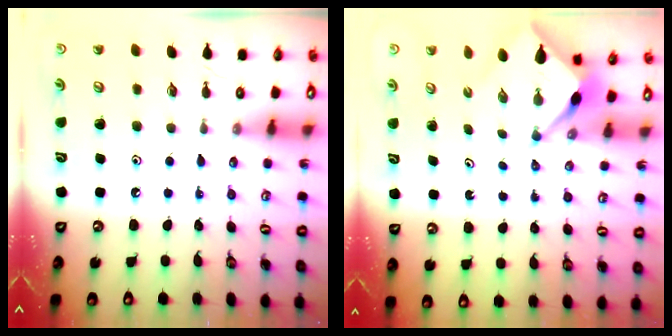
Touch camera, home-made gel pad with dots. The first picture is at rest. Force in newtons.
{"total": 3.0, "press": 3.0, "slide": 0.3}